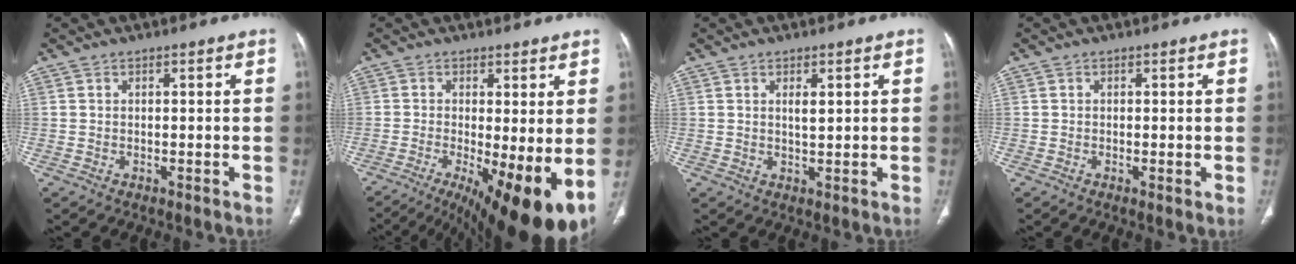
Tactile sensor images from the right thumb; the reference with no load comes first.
{"total": 14.6, "force": [-3.2, 4.3, 13.5], "torque": [-0.186, -0.018, -0.030]}
{"total": 2.2, "force": [0.9, 0.6, 1.9], "torque": [-0.030, -0.009, 0.016]}
{"total": 0.9, "force": [-0.1, 0.2, 0.8], "torque": [-0.019, -0.004, -0.004]}